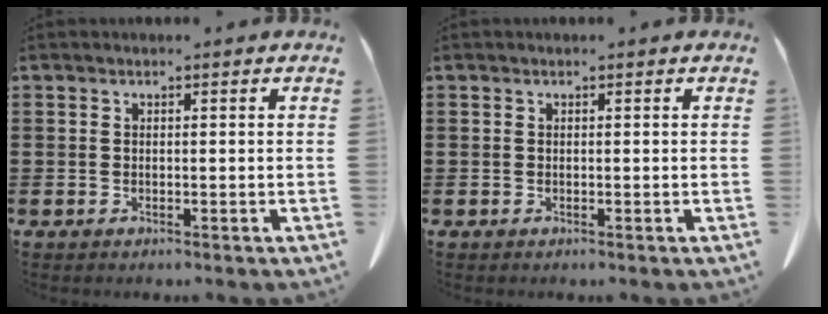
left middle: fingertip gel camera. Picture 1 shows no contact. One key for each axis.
{"total": 0.0}